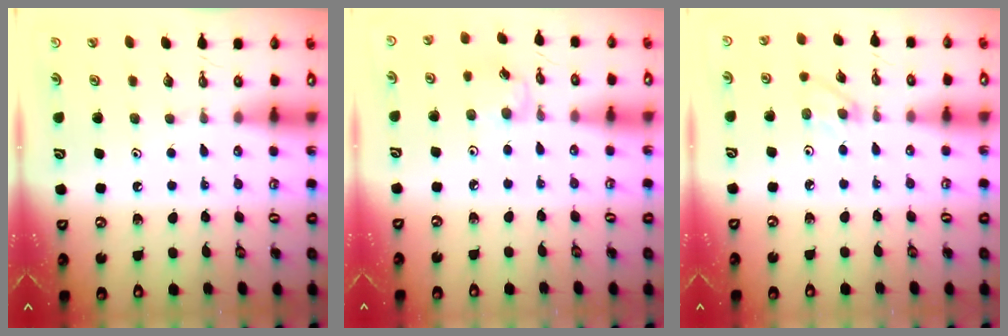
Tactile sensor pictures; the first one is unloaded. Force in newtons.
{"total": 2.8, "press": 2.8, "slide": 0.4}
{"total": 1.9, "press": 1.9, "slide": 0.3}